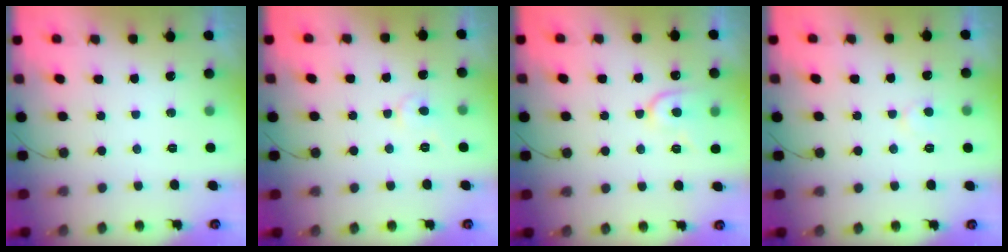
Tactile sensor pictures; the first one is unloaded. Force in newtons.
{"total": 4.4, "press": 4.4, "slide": 0.2}
{"total": 9.8, "press": 9.8, "slide": 0.7}
{"total": 5.5, "press": 5.4, "slide": 0.4}